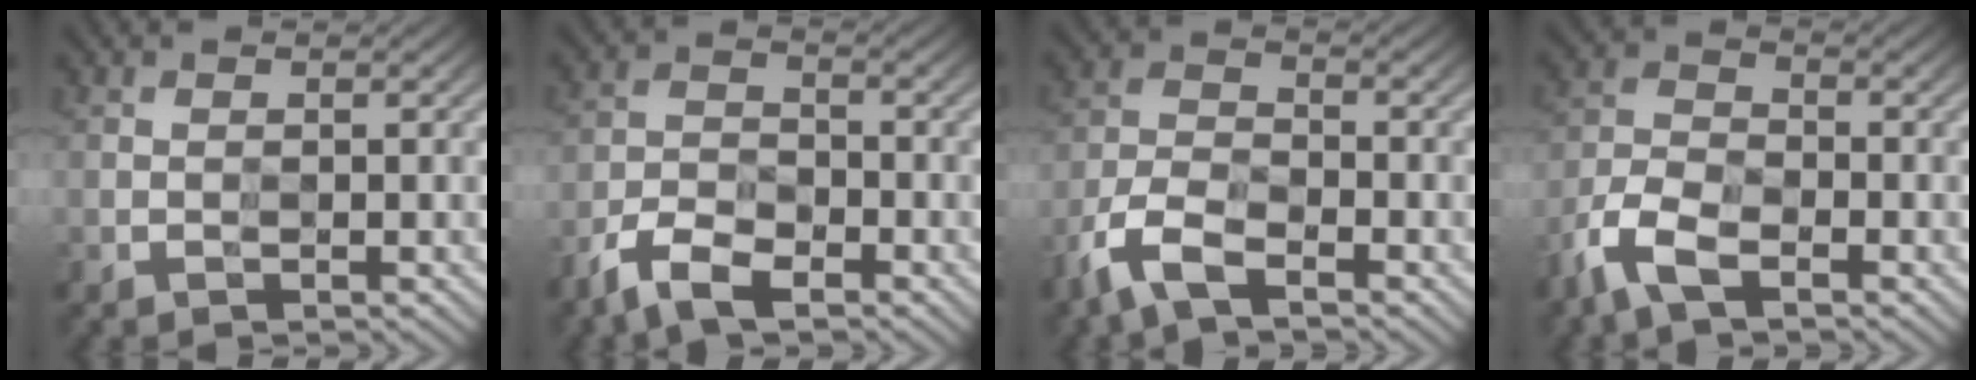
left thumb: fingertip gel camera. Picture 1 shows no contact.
{"total": 6.0, "force": [-5.0, 2.1, 2.5], "torque": [-0.045, -0.001, -0.104]}
{"total": 7.0, "force": [-5.4, 2.5, 3.6], "torque": [-0.076, -0.005, -0.118]}
{"total": 6.9, "force": [-5.1, 2.9, 3.6], "torque": [-0.083, -0.006, -0.111]}